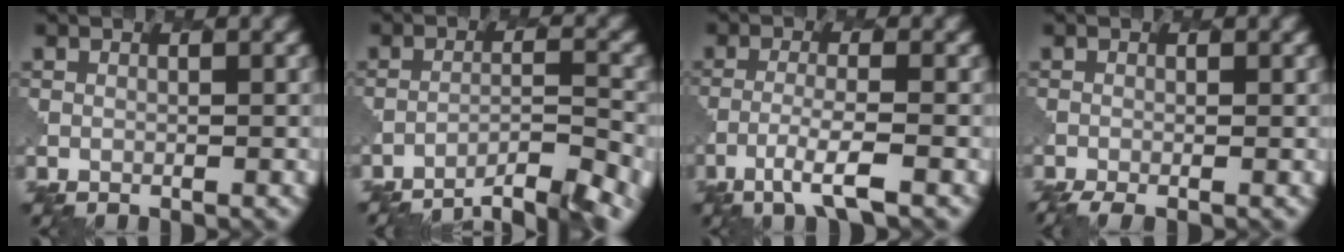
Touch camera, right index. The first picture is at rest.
{"total": 5.6, "force": [-4.8, 1.0, 2.7], "torque": [-0.040, -0.001, -0.072]}
{"total": 3.4, "force": [-1.8, 0.3, 2.9], "torque": [-0.055, 0.002, -0.045]}
{"total": 3.0, "force": [-2.0, 0.8, 2.1], "torque": [-0.023, -0.006, -0.030]}